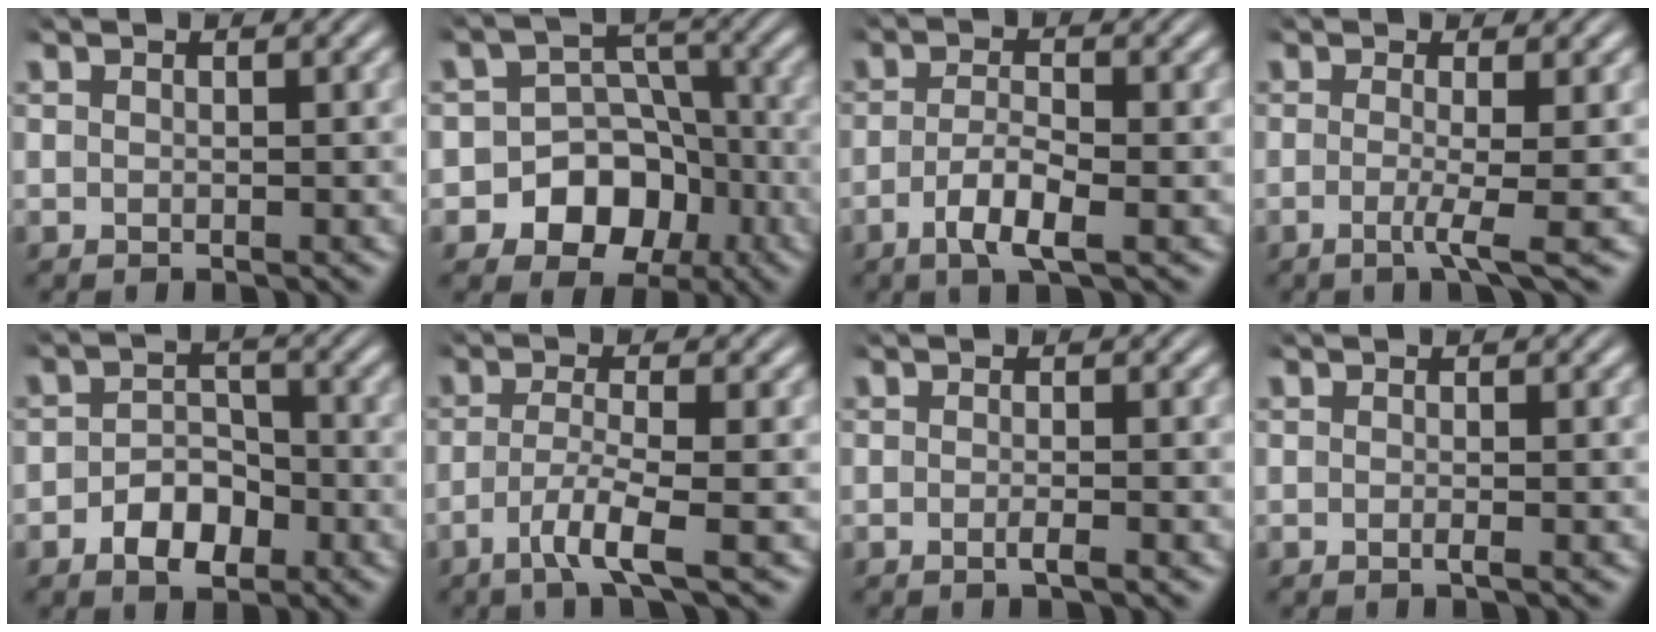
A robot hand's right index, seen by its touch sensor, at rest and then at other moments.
{"total": 10.2, "force": [-3.3, 8.9, 3.8], "torque": [-0.080, -0.035, -0.050]}
{"total": 3.5, "force": [-1.8, 0.7, 2.9], "torque": [-0.057, -0.015, -0.026]}
{"total": 2.4, "force": [-0.8, -0.5, 2.2], "torque": [-0.048, -0.019, -0.013]}
{"total": 3.8, "force": [-2.3, 2.2, 2.0], "torque": [-0.025, -0.007, -0.039]}
{"total": 3.9, "force": [-2.0, 0.2, 3.3], "torque": [-0.074, -0.025, -0.024]}
{"total": 1.1, "force": [-0.7, 0.0, 0.8], "torque": [-0.017, 0.001, -0.017]}
{"total": 0.6, "force": [-0.4, 0.1, 0.5], "torque": [-0.012, 0.001, -0.010]}